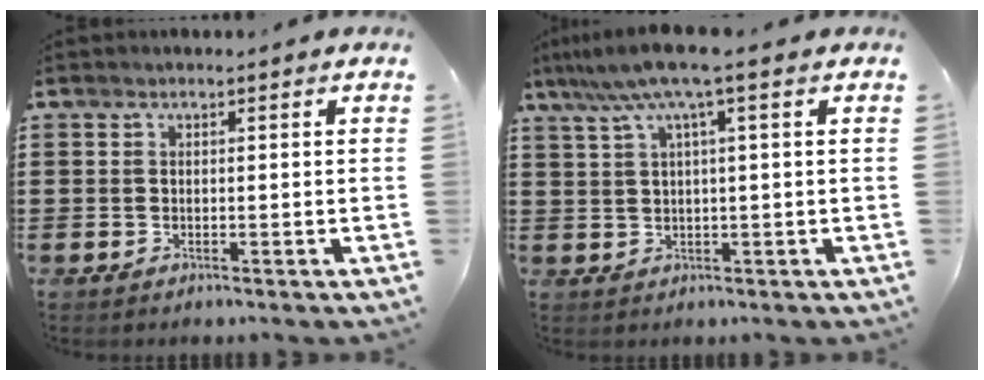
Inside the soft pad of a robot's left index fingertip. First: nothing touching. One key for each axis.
{"total": 5.9, "fx": 2.4, "fy": -0.3, "fz": 5.3, "tx": -0.115, "ty": -0.009, "tz": 0.038}